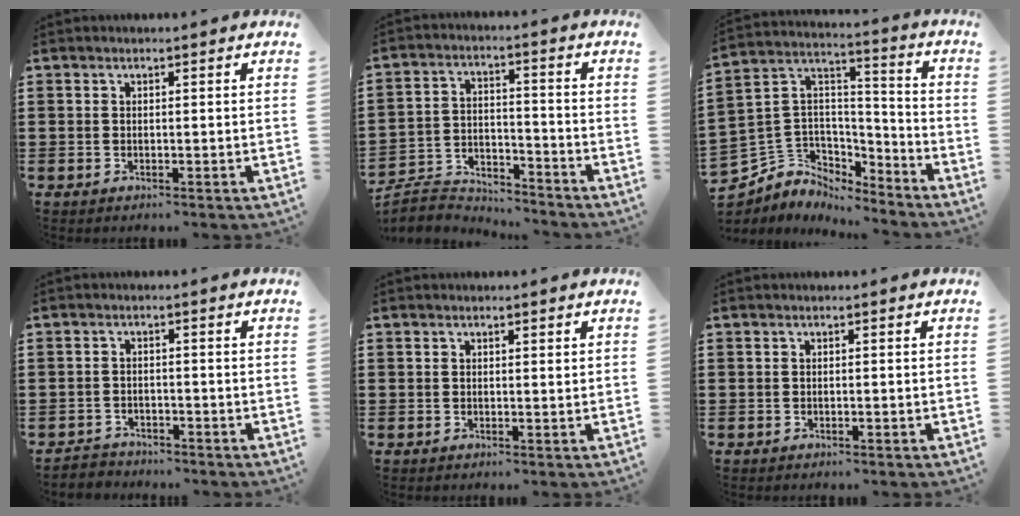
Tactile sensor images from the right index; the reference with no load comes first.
{"total": 5.3, "force": [-5.2, 0.9, 0.2], "torque": [-0.019, 0.007, -0.110]}
{"total": 5.9, "force": [-3.5, 4.7, 0.1], "torque": [-0.046, -0.016, -0.072]}
{"total": 2.0, "force": [-1.9, 0.5, -0.3], "torque": [-0.002, 0.003, -0.044]}
{"total": 0.7, "force": [0.4, 0.3, 0.6], "torque": [-0.012, 0.002, 0.006]}
{"total": 0.0}